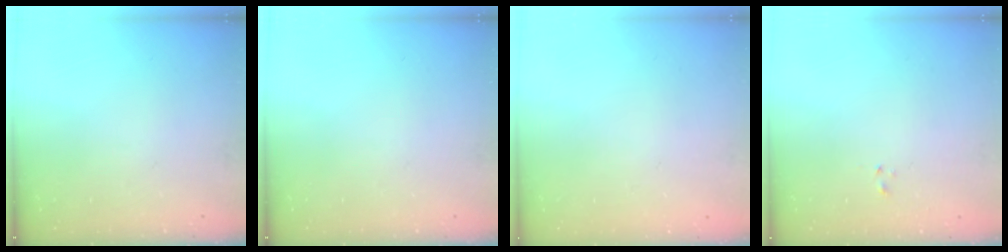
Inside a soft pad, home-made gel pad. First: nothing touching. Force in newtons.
{"total": 0.0}
{"total": 1.8, "press": 1.8, "slide": 0.2}
{"total": 0.7, "press": 0.5, "slide": 0.4}